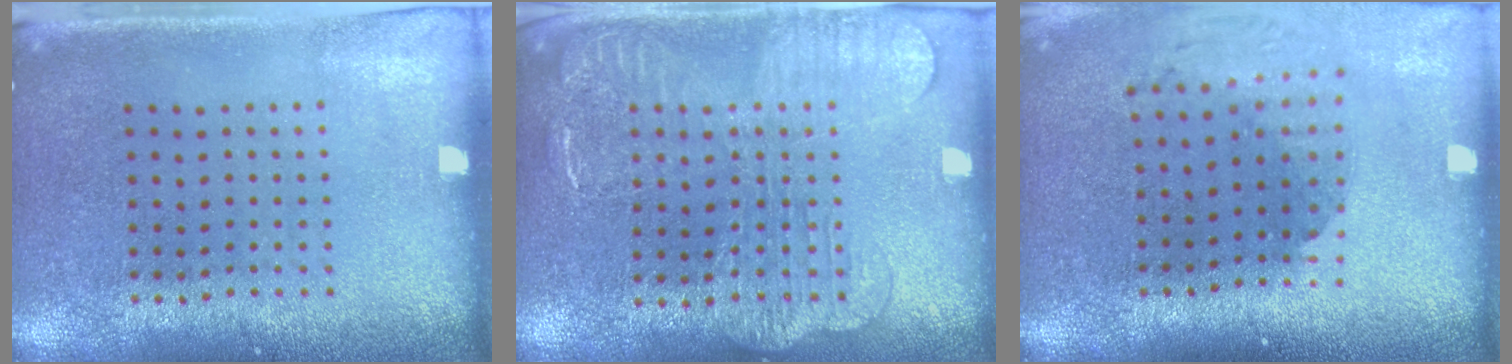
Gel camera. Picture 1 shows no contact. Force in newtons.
{"total": 2.2, "press": 2.1, "slide": 0.5}
{"total": 1.8, "press": 1.4, "slide": 1.2}